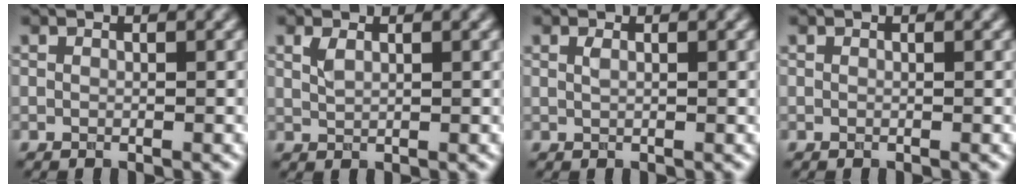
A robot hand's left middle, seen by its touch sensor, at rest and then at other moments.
{"total": 1.4, "force": [0.8, 0.5, 1.0], "torque": [-0.023, 0.001, 0.018]}
{"total": 1.3, "force": [0.5, 0.5, 1.1], "torque": [-0.017, 0.002, 0.006]}
{"total": 0.0}